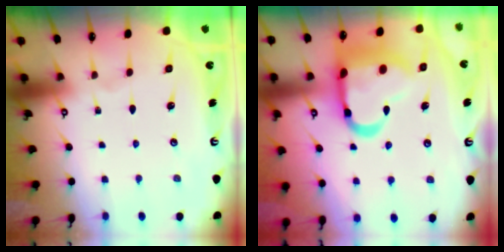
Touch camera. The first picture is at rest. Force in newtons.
{"total": 19.2, "press": 19.0, "slide": 2.3}